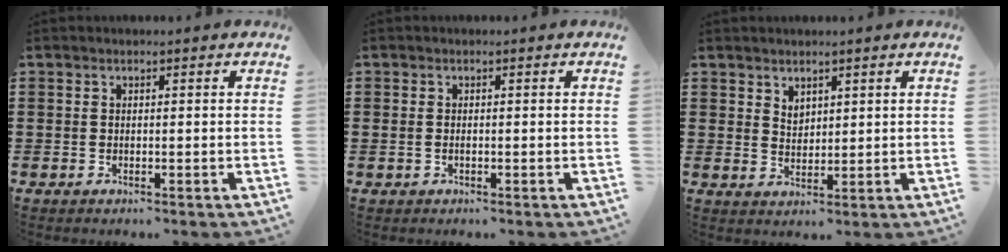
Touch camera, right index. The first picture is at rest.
{"total": 0.8, "force": [-0.2, 0.4, 0.7], "torque": [-0.015, 0.000, -0.005]}
{"total": 2.3, "force": [1.8, 1.3, 0.4], "torque": [-0.012, 0.004, 0.035]}